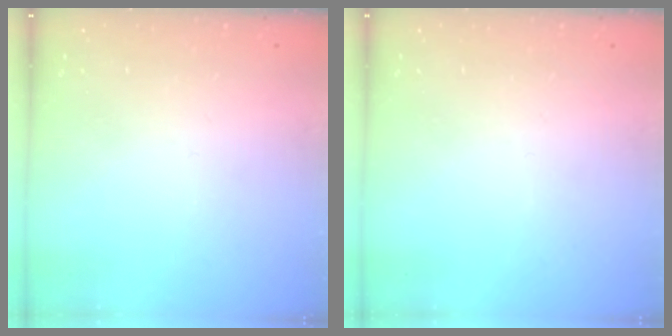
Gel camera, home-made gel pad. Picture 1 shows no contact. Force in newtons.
{"total": 0.0}